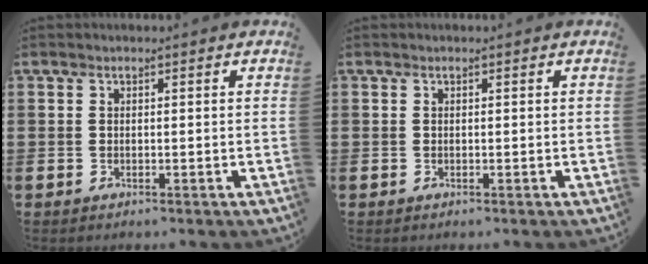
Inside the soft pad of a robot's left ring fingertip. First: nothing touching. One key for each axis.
{"total": 0.0}